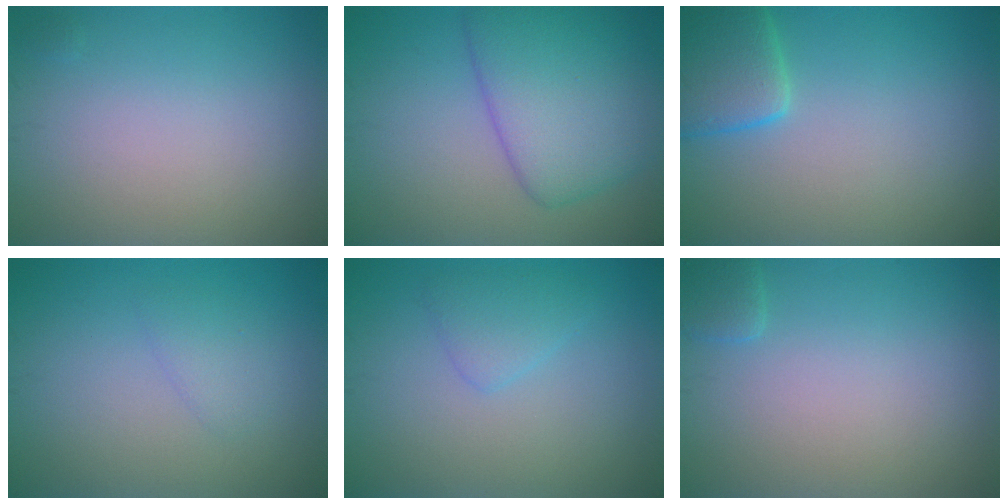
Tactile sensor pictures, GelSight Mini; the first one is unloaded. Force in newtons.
{"total": 7.2, "press": 7.2, "slide": 0.2}
{"total": 4.1, "press": 4.1, "slide": 0.3}
{"total": 1.3, "press": 1.3, "slide": 0.1}
{"total": 1.8, "press": 1.8, "slide": 0.2}
{"total": 1.1, "press": 1.1, "slide": 0.2}